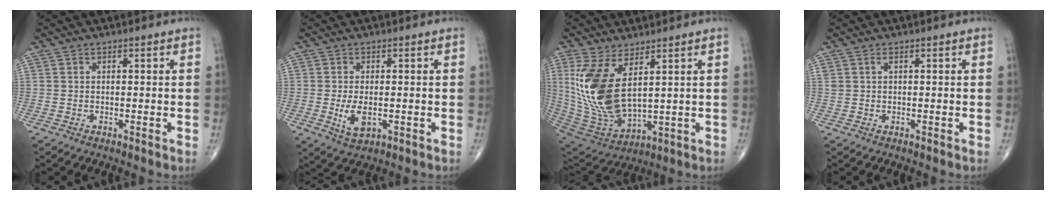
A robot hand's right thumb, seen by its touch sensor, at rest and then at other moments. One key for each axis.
{"total": 5.1, "fx": -0.8, "fy": 2.6, "fz": 4.3, "tx": -0.080, "ty": -0.011, "tz": -0.009}
{"total": 16.1, "fx": 4.6, "fy": 7.7, "fz": 13.5, "tx": -0.279, "ty": -0.032, "tz": 0.110}
{"total": 0.9, "fx": 0.4, "fy": 0.5, "fz": 0.7, "tx": -0.018, "ty": 0.011, "tz": 0.011}